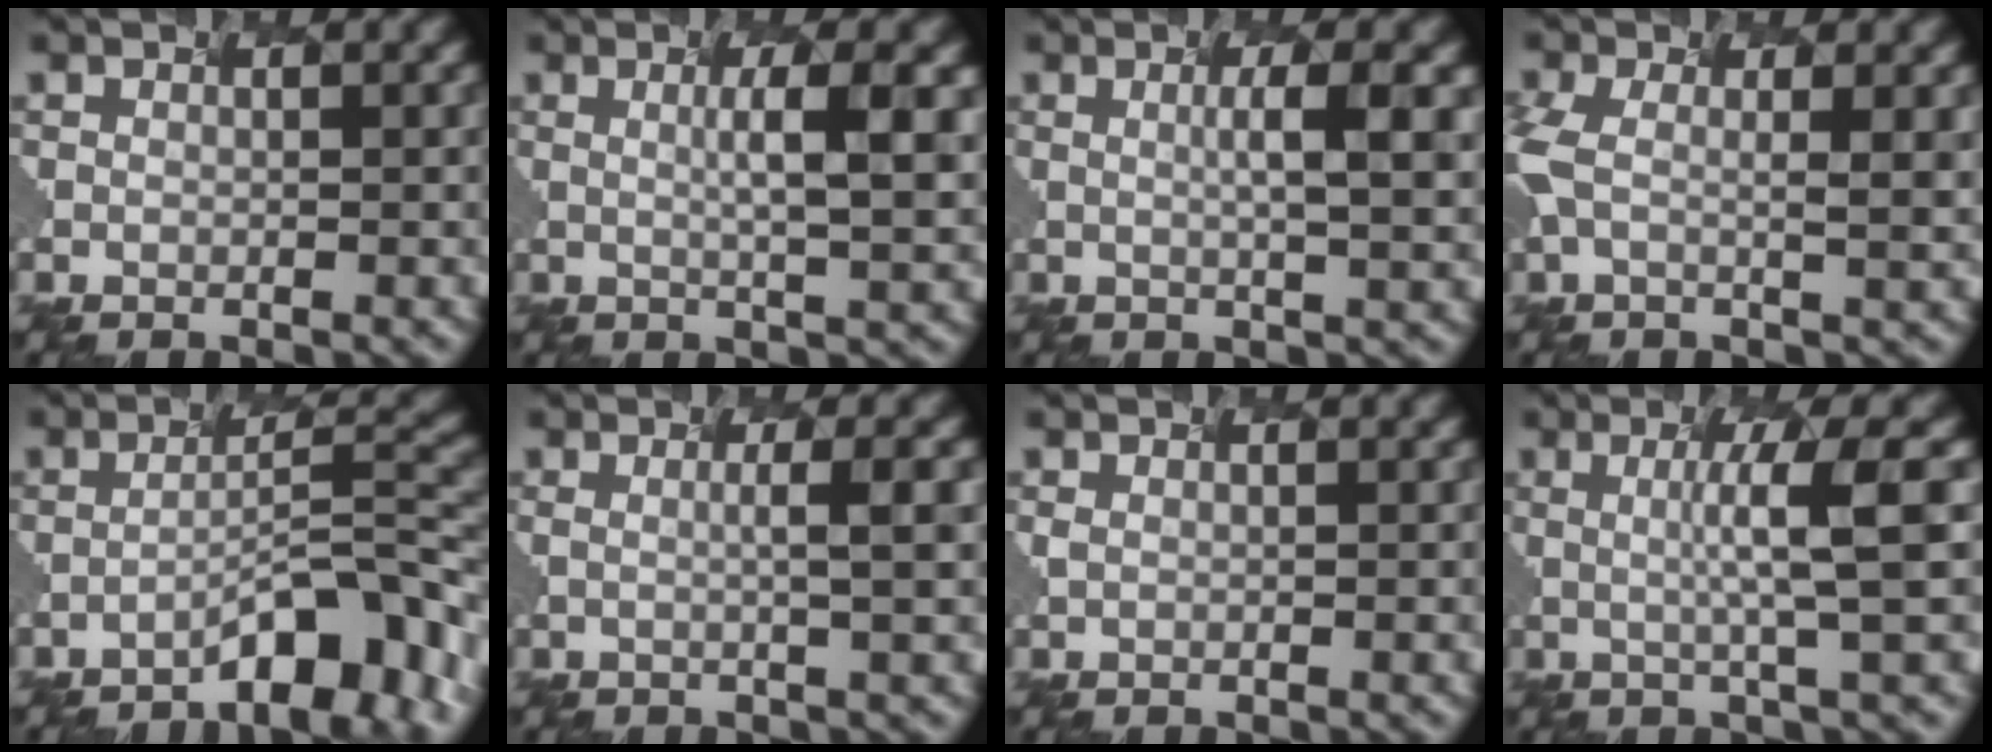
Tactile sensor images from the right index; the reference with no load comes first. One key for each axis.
{"total": 3.4, "fx": 0.2, "fy": 0.2, "fz": 3.3, "tx": -0.055, "ty": 0.005, "tz": 0.015}
{"total": 2.5, "fx": 0.0, "fy": 0.1, "fz": 2.5, "tx": -0.043, "ty": 0.004, "tz": 0.009}
{"total": 4.0, "fx": -0.1, "fy": 1.4, "fz": 3.8, "tx": -0.092, "ty": 0.002, "tz": 0.004}
{"total": 6.4, "fx": -4.8, "fy": 0.6, "fz": 4.2, "tx": -0.066, "ty": 0.020, "tz": -0.068}
{"total": 1.8, "fx": -0.4, "fy": 0.1, "fz": 1.7, "tx": -0.031, "ty": 0.006, "tz": -0.002}
{"total": 0.0}
{"total": 4.1, "fx": -0.2, "fy": -0.2, "fz": 4.1, "tx": -0.082, "ty": 0.005, "tz": 0.009}